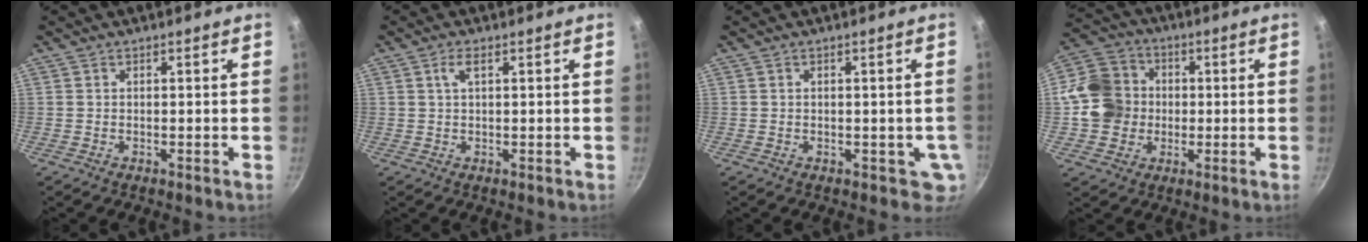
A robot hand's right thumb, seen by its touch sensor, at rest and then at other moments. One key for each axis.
{"total": 2.2, "fx": 0.9, "fy": 0.7, "fz": 1.9, "tx": -0.037, "ty": 0.002, "tz": 0.020}
{"total": 2.9, "fx": -0.1, "fy": 2.3, "fz": 1.8, "tx": -0.014, "ty": -0.003, "tz": 0.000}
{"total": 11.8, "fx": 0.0, "fy": 10.6, "fz": 5.3, "tx": -0.073, "ty": 0.022, "tz": -0.010}